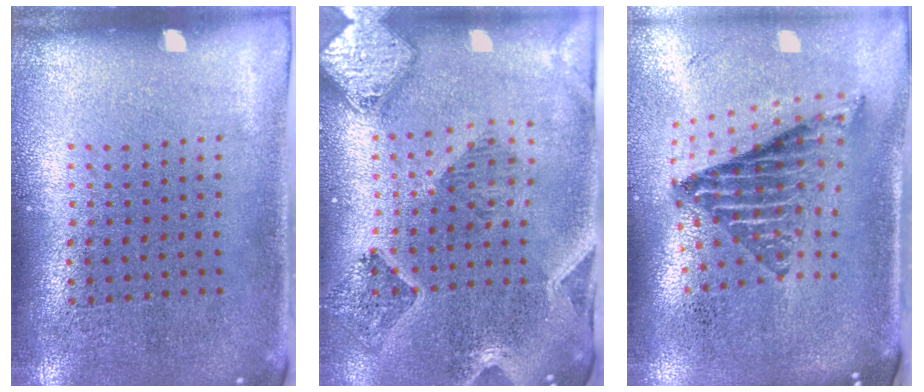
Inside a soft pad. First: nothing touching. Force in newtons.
{"total": 1.8, "press": 1.7, "slide": 0.4}
{"total": 1.8, "press": 1.4, "slide": 1.1}